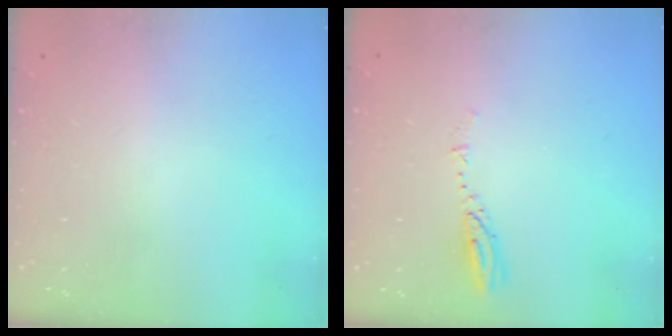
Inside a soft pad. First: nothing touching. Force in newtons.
{"total": 3.6, "press": 3.6, "slide": 0.1}